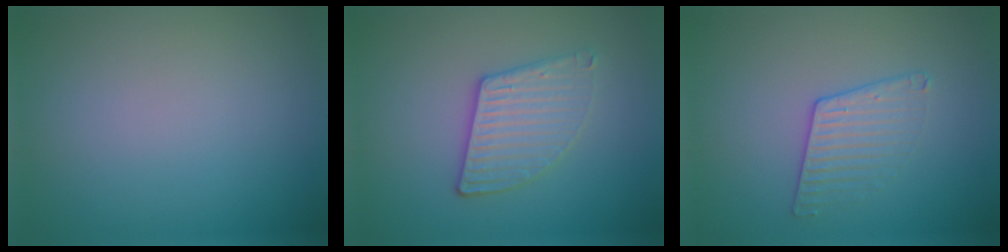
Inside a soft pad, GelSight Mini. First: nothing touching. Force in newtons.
{"total": 3.4, "press": 3.0, "slide": 1.5}
{"total": 2.0, "press": 1.5, "slide": 1.3}